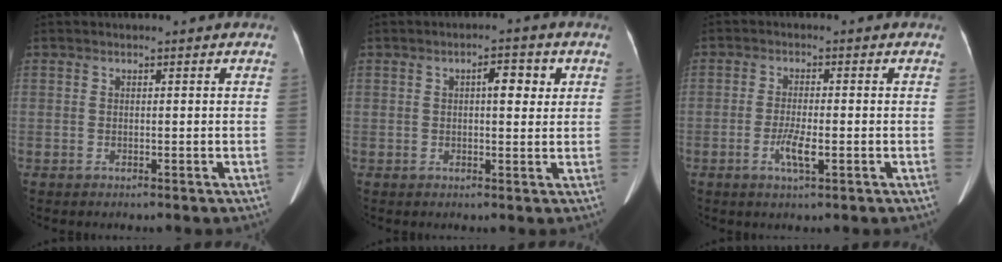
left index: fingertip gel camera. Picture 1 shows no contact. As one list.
[{"total": 3.8, "force": [1.1, 1.4, 3.3], "torque": [-0.049, 0.011, 0.015]}, {"total": 3.7, "force": [-1.3, 0.6, 3.4], "torque": [-0.070, -0.003, -0.025]}]